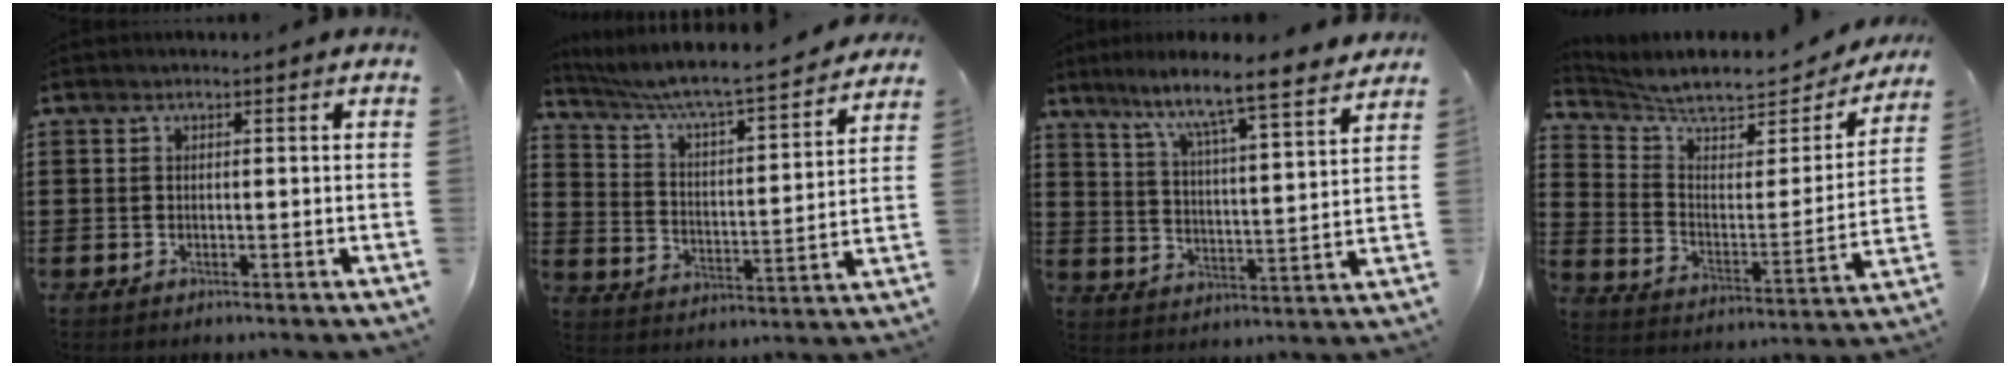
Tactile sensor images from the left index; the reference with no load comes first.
{"total": 5.6, "force": [4.8, 0.2, 3.0], "torque": [-0.078, -0.039, 0.072]}
{"total": 7.4, "force": [6.4, -0.6, 3.7], "torque": [-0.099, -0.050, 0.101]}
{"total": 7.3, "force": [6.4, 1.5, 3.2], "torque": [-0.094, -0.042, 0.108]}